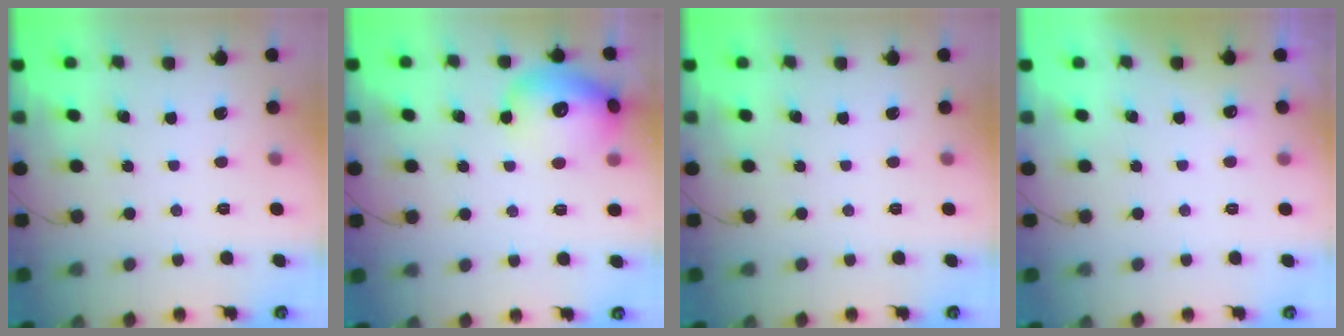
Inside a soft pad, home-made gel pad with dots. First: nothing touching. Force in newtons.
{"total": 16.2, "press": 16.1, "slide": 1.7}
{"total": 0.0}
{"total": 6.4, "press": 2.5, "slide": 5.9}